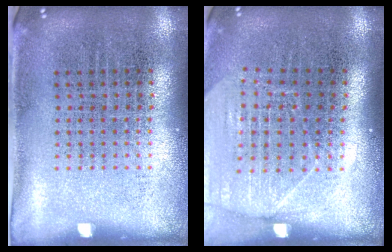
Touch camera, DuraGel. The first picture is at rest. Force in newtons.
{"total": 1.7, "press": 1.5, "slide": 0.8}